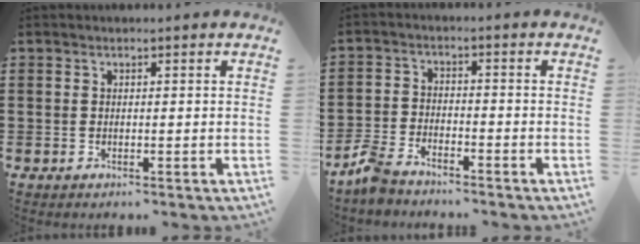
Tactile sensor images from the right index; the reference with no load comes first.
{"total": 4.3, "force": [-3.9, 1.0, 1.3], "torque": [-0.050, -0.004, -0.087]}